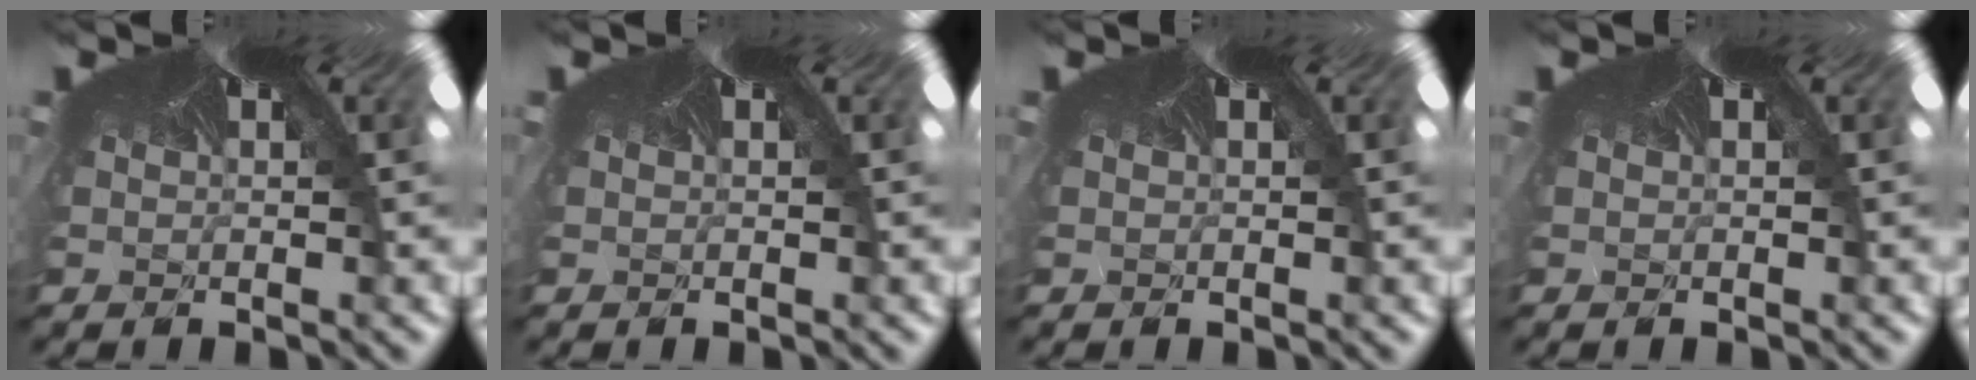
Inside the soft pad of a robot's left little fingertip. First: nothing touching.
{"total": 0.0}
{"total": 0.0}
{"total": 0.0}